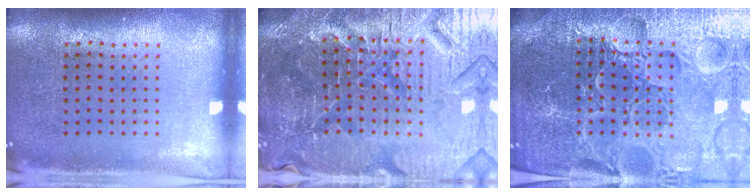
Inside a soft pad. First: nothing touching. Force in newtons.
{"total": 5.3, "press": 5.1, "slide": 1.4}
{"total": 6.1, "press": 5.5, "slide": 2.6}